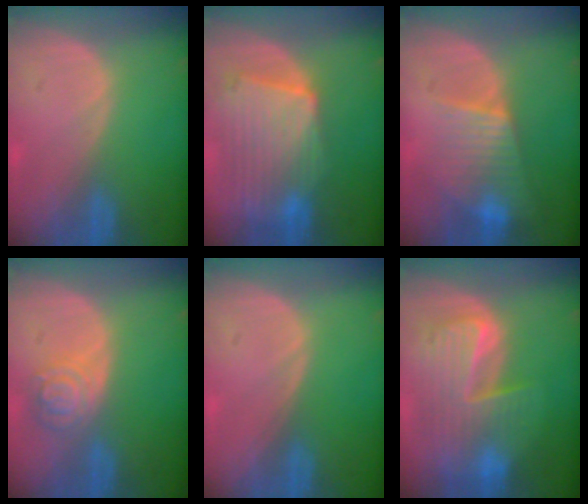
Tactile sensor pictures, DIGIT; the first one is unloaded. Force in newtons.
{"total": 10.5, "press": 9.2, "slide": 5.1}
{"total": 6.7, "press": 6.6, "slide": 1.3}
{"total": 5.3, "press": 4.7, "slide": 2.3}
{"total": 0.0}
{"total": 9.8, "press": 8.5, "slide": 4.9}